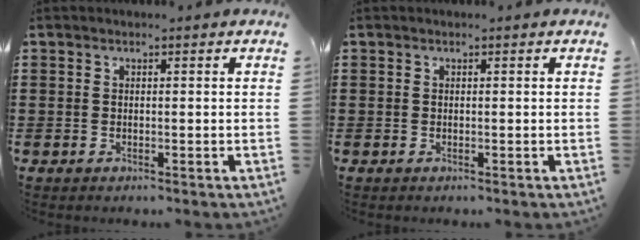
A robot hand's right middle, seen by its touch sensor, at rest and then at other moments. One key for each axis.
{"total": 0.0}